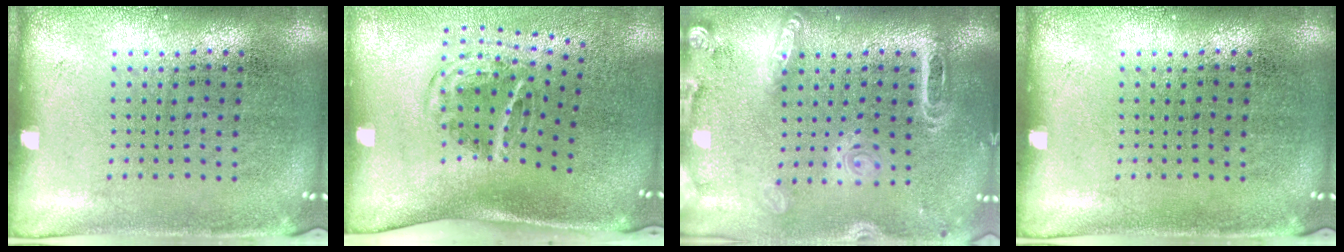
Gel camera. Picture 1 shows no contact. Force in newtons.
{"total": 2.0, "press": 1.2, "slide": 1.6}
{"total": 2.1, "press": 1.8, "slide": 1.0}
{"total": 0.0}